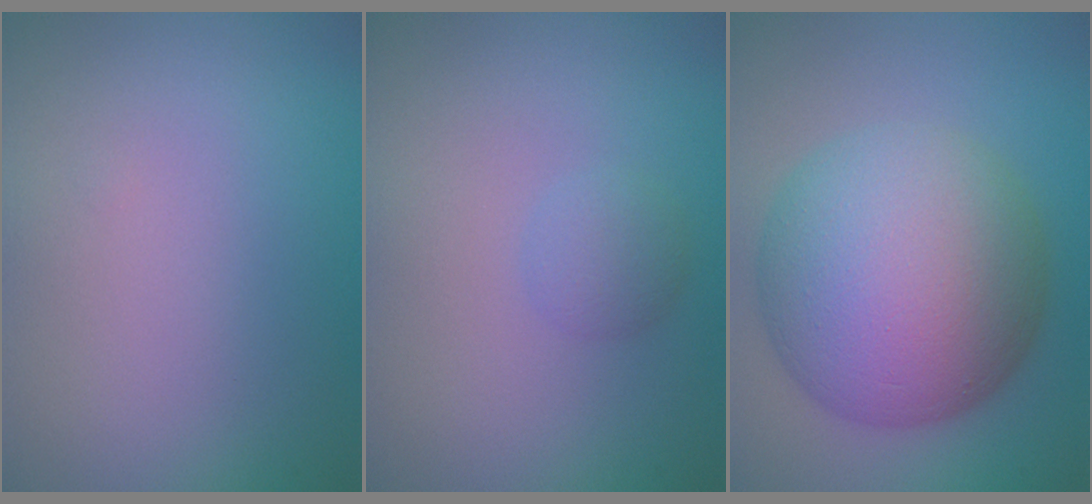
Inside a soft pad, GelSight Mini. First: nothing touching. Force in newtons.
{"total": 1.5, "press": 1.5, "slide": 0.1}
{"total": 13.9, "press": 13.9, "slide": 0.4}